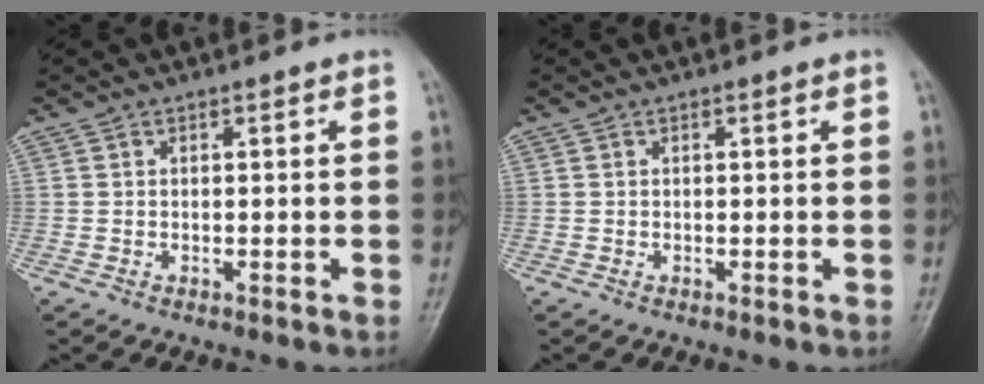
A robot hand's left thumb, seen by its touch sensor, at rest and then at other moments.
{"total": 0.0}